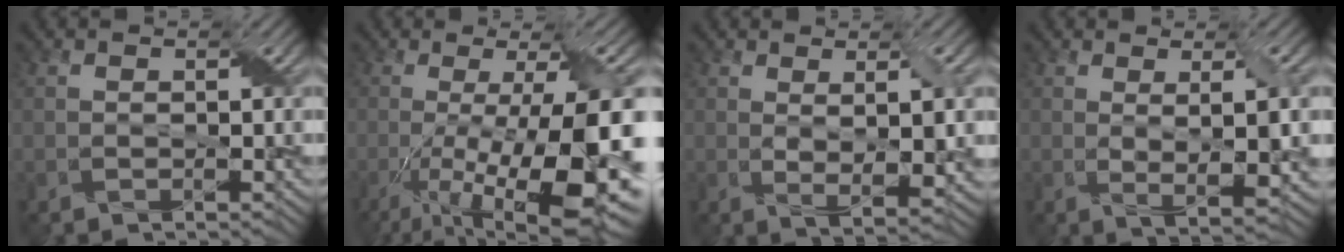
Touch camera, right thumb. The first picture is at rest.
{"total": 16.9, "force": [-4.8, 4.1, 15.6], "torque": [-0.242, -0.010, -0.067]}
{"total": 4.9, "force": [1.2, 1.2, 4.6], "torque": [-0.083, -0.008, 0.027]}
{"total": 5.4, "force": [0.9, 1.1, 5.2], "torque": [-0.089, -0.007, 0.021]}